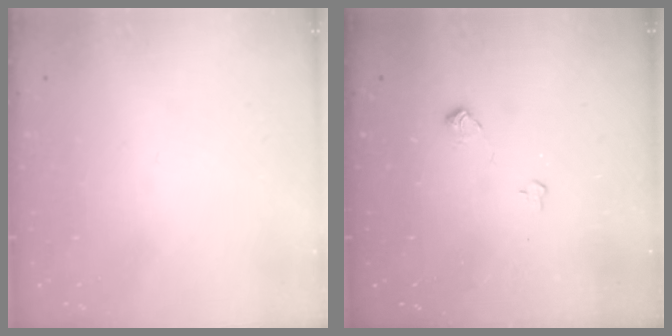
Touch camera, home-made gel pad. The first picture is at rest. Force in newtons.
{"total": 5.7, "press": 5.7, "slide": 0.7}